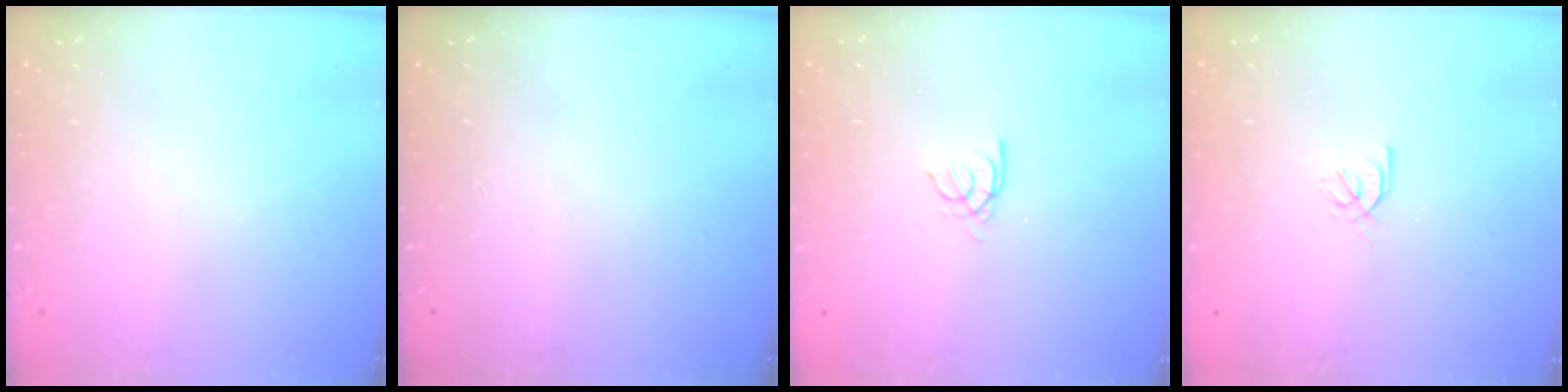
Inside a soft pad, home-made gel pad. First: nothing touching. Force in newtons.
{"total": 0.0}
{"total": 2.6, "press": 2.6, "slide": 0.4}
{"total": 2.2, "press": 2.1, "slide": 0.6}